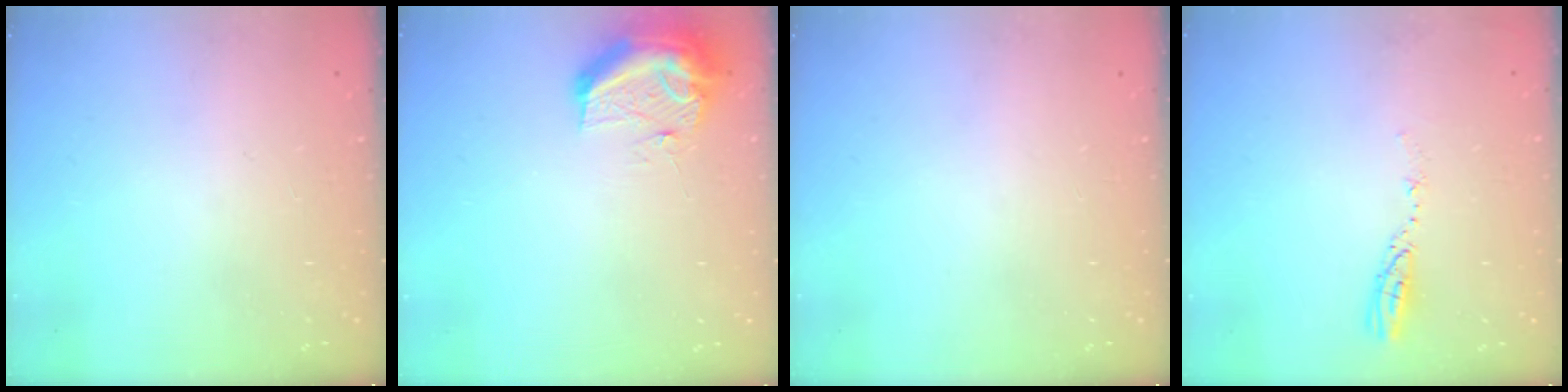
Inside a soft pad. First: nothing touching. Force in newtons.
{"total": 11.7, "press": 11.7, "slide": 1.3}
{"total": 15.1, "press": 2.1, "slide": 14.9}
{"total": 4.0, "press": 3.9, "slide": 0.5}